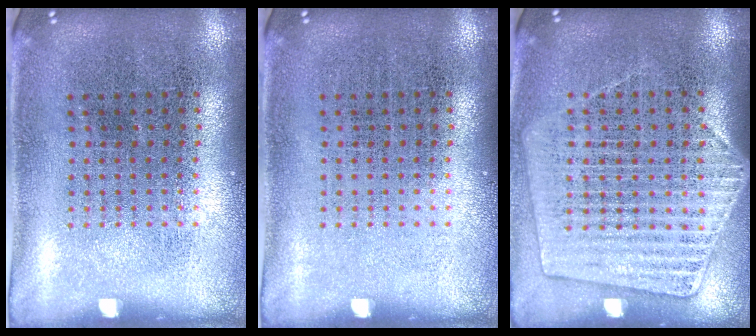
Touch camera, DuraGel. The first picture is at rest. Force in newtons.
{"total": 0.0}
{"total": 1.3, "press": 1.2, "slide": 0.5}